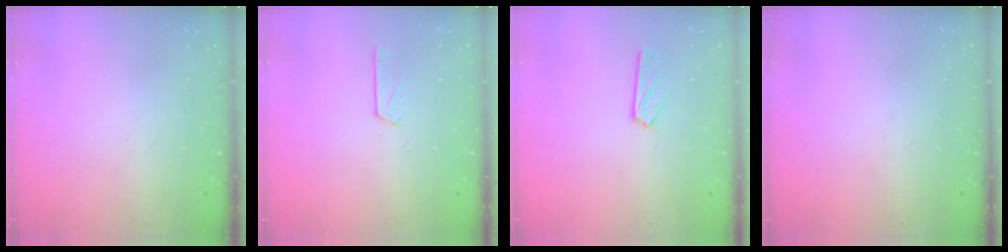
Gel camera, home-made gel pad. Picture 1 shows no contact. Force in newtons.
{"total": 3.5, "press": 3.4, "slide": 0.3}
{"total": 4.6, "press": 4.6, "slide": 0.2}
{"total": 0.0}